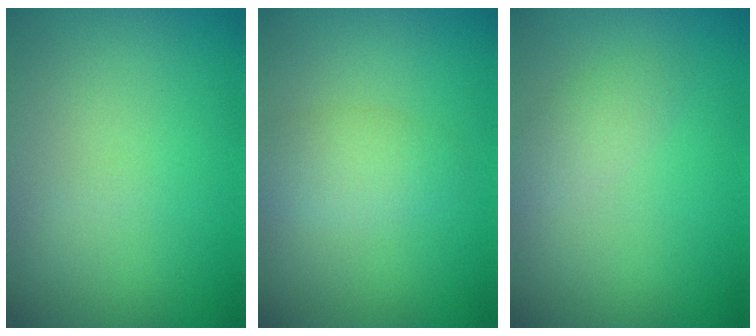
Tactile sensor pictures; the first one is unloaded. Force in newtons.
{"total": 2.5, "press": 2.5, "slide": 0.0}
{"total": 1.6, "press": 1.6, "slide": 0.2}